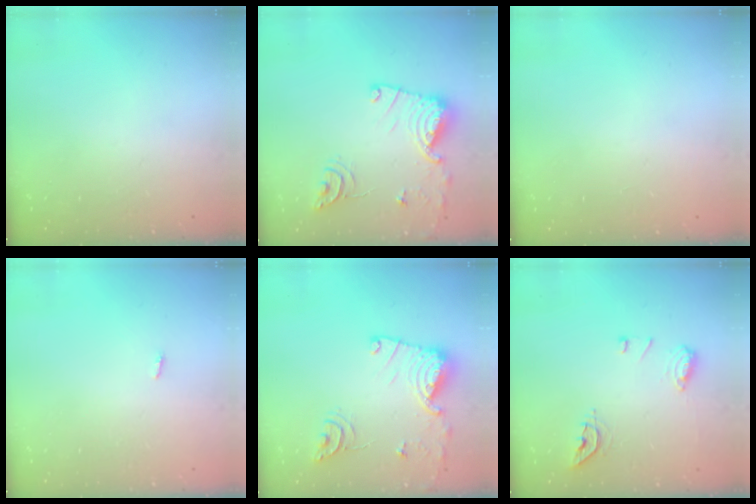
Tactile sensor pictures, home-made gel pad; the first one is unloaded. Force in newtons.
{"total": 14.7, "press": 14.7, "slide": 0.7}
{"total": 0.9, "press": 0.9, "slide": 0.0}
{"total": 2.8, "press": 1.8, "slide": 2.2}
{"total": 14.7, "press": 14.7, "slide": 0.7}
{"total": 9.0, "press": 8.9, "slide": 0.9}